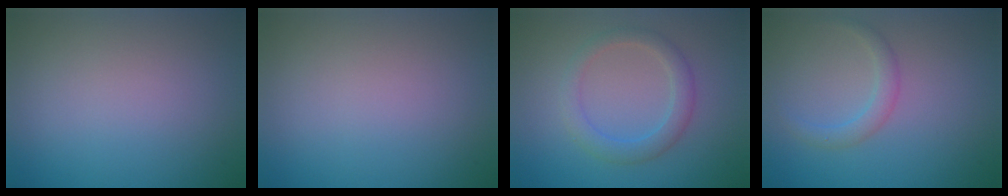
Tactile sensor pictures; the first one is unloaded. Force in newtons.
{"total": 0.0}
{"total": 2.7, "press": 2.6, "slide": 0.3}
{"total": 1.7, "press": 1.7, "slide": 0.0}